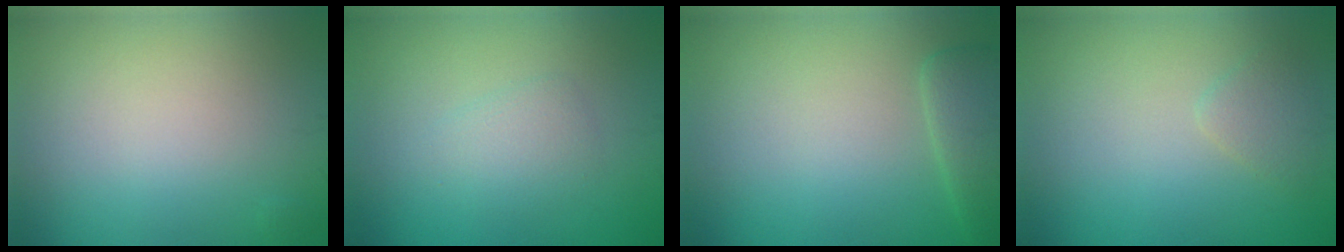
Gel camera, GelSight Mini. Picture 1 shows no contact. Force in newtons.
{"total": 1.8, "press": 1.8, "slide": 0.0}
{"total": 2.9, "press": 2.9, "slide": 0.3}
{"total": 1.5, "press": 1.5, "slide": 0.1}